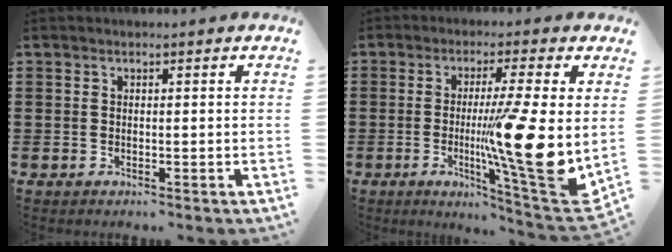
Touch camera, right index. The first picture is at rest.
{"total": 13.4, "force": [-0.3, 0.7, 13.4], "torque": [-0.215, -0.033, -0.011]}